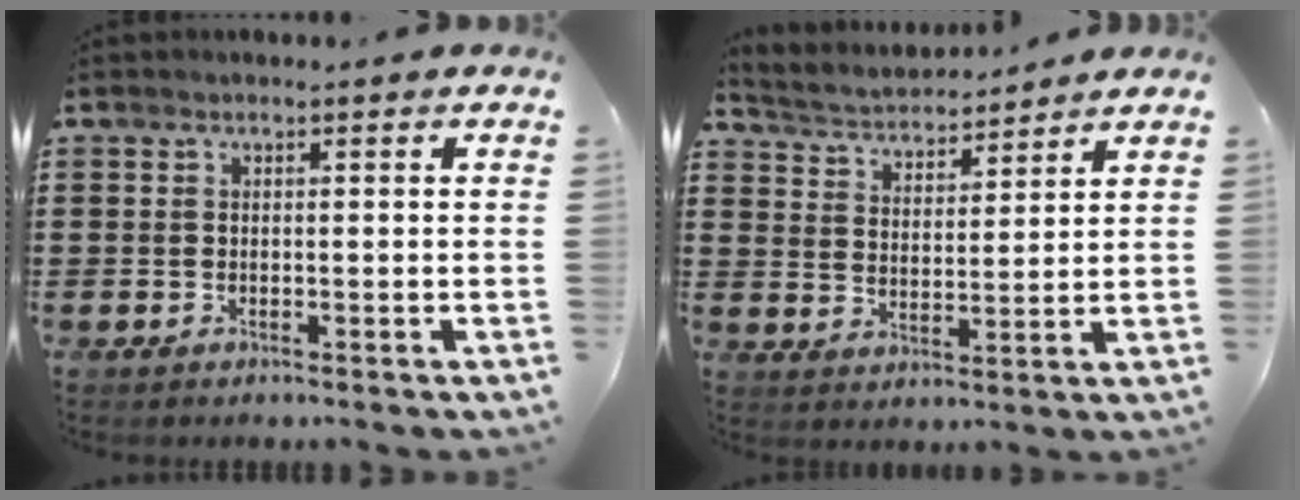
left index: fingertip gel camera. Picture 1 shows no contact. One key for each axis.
{"total": 3.4, "fx": 3.3, "fy": 0.6, "fz": -0.1, "tx": -0.019, "ty": -0.021, "tz": 0.055}